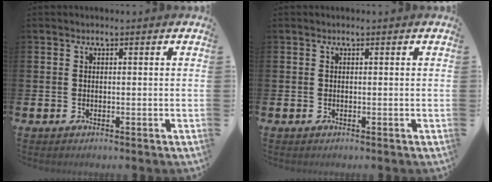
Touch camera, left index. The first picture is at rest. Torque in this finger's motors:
{"motor_torque": [-0.13, 0.14, 0.01, -0.01]}